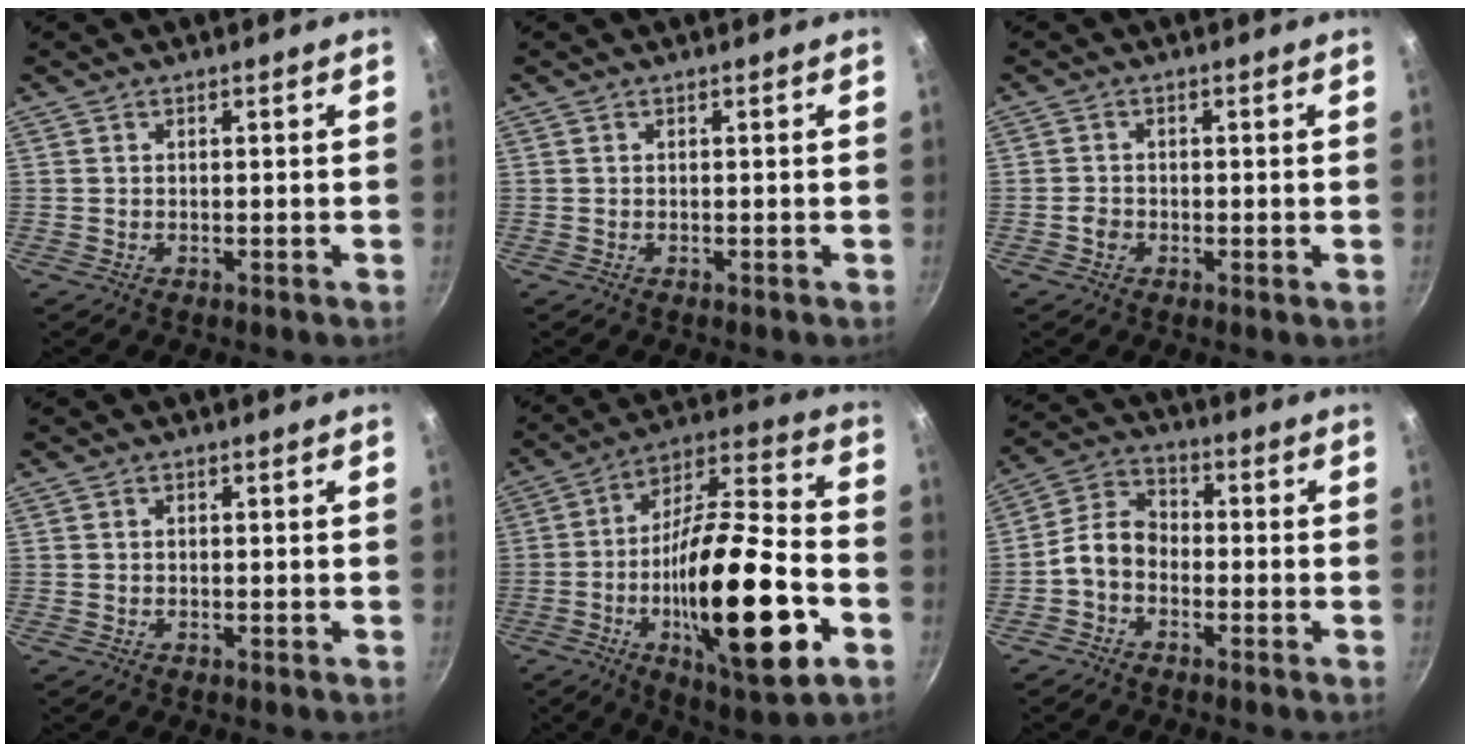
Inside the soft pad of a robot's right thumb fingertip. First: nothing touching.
{"total": 0.0}
{"total": 1.6, "force": [-0.6, 1.3, 0.8], "torque": [-0.010, 0.005, -0.014]}
{"total": 0.7, "force": [0.0, 0.5, 0.5], "torque": [-0.007, 0.003, -0.001]}
{"total": 27.9, "force": [-8.1, 8.9, 25.2], "torque": [-0.402, 0.028, -0.130]}
{"total": 6.9, "force": [-2.3, 4.9, 4.3], "torque": [-0.074, 0.038, -0.061]}